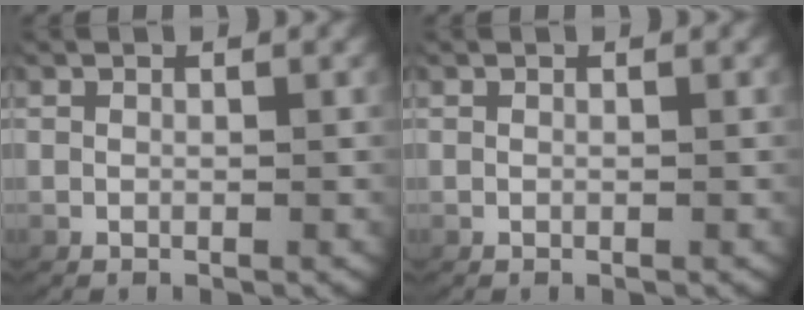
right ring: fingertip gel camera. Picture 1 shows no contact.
{"total": 0.0}